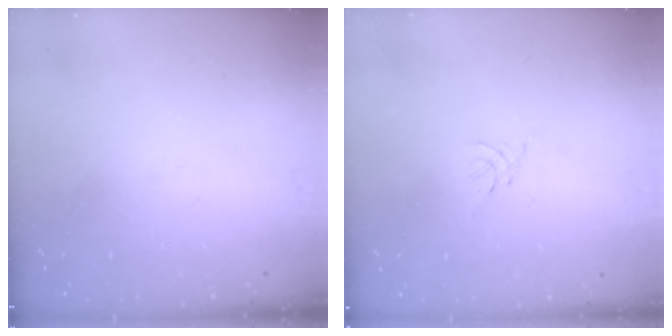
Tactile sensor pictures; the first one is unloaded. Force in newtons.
{"total": 0.5, "press": 0.4, "slide": 0.3}